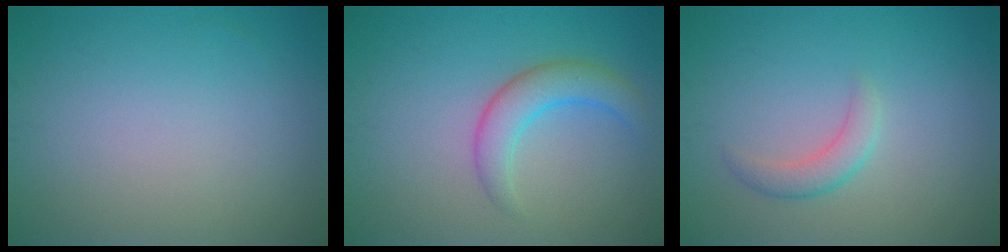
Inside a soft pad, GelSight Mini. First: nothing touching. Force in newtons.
{"total": 3.4, "press": 3.4, "slide": 0.0}
{"total": 1.9, "press": 1.9, "slide": 0.1}